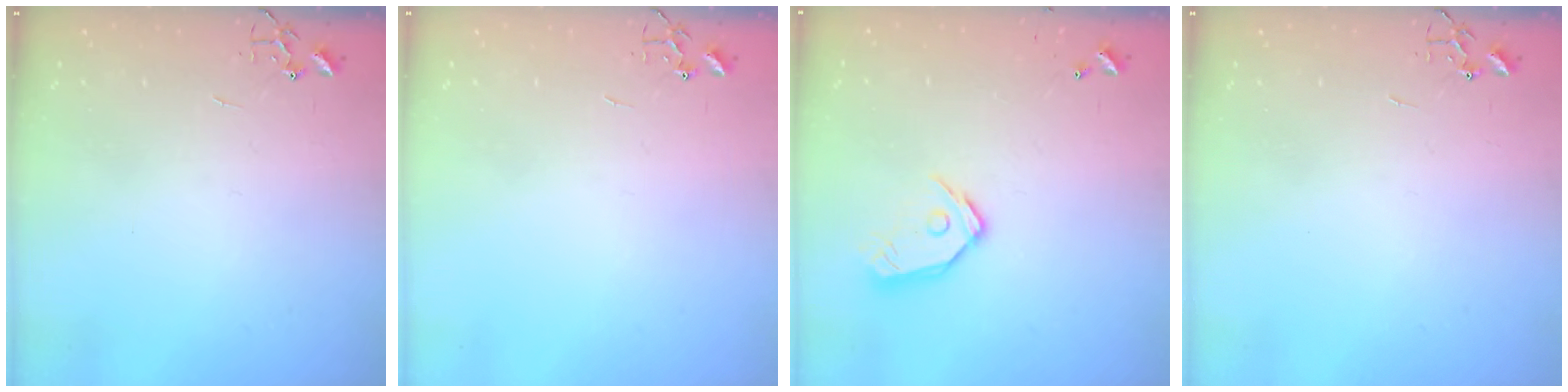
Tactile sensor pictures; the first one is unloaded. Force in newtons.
{"total": 0.0}
{"total": 11.6, "press": 11.5, "slide": 1.2}
{"total": 0.0}